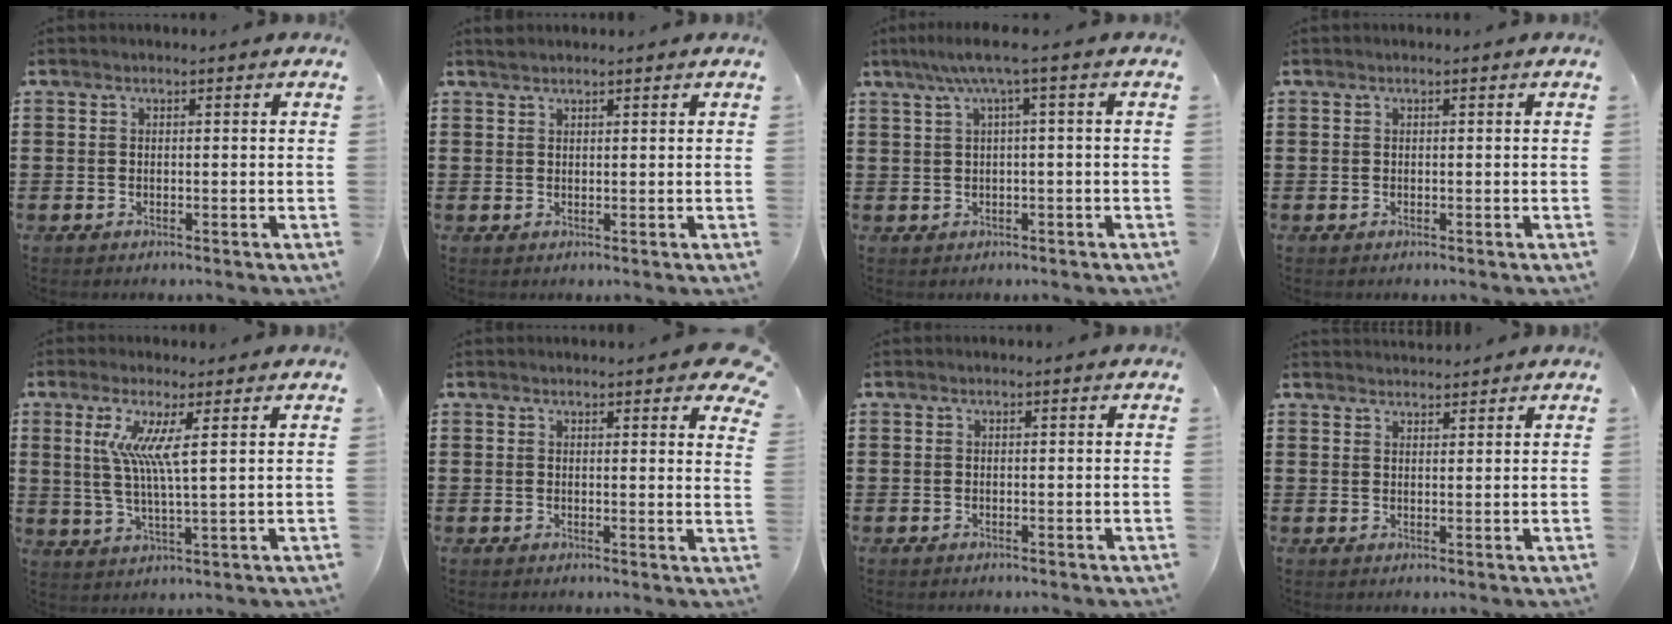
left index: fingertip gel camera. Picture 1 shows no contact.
{"total": 1.1, "force": [1.0, 0.3, 0.2], "torque": [-0.006, 0.001, 0.020]}
{"total": 4.4, "force": [0.8, -0.2, 4.3], "torque": [-0.083, 0.000, 0.010]}
{"total": 0.0}
{"total": 6.7, "force": [2.4, 0.4, 6.2], "torque": [-0.130, -0.006, 0.038]}
{"total": 3.1, "force": [2.8, 0.8, 1.2], "torque": [-0.008, -0.011, 0.048]}
{"total": 0.0}
{"total": 1.9, "force": [1.9, 0.1, -0.2], "torque": [-0.001, -0.002, 0.038]}